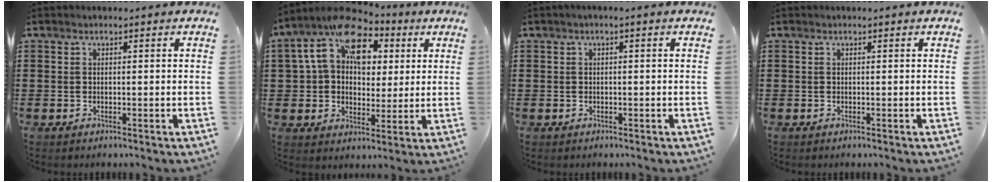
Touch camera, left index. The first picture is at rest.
{"total": 12.6, "force": [5.9, 8.4, 7.2], "torque": [-0.148, -0.006, 0.108]}
{"total": 0.8, "force": [-0.3, 0.1, 0.7], "torque": [-0.010, -0.003, -0.006]}
{"total": 0.0}